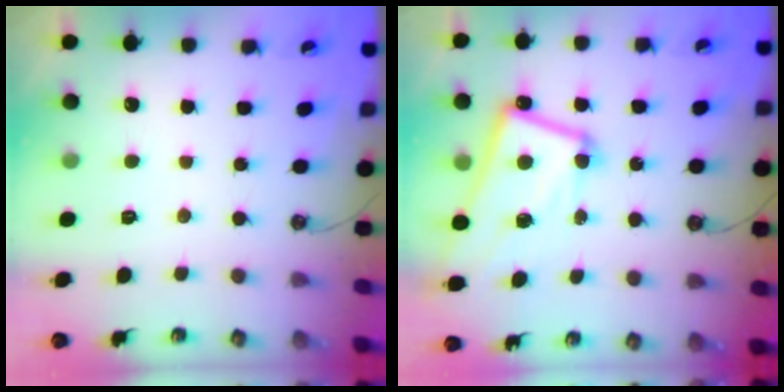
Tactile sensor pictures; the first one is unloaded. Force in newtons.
{"total": 12.5, "press": 12.4, "slide": 2.0}